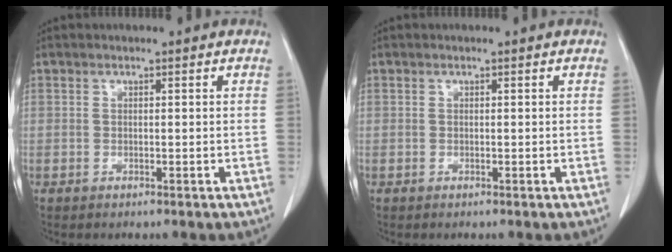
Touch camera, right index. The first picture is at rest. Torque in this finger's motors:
{"motor_torque": [0.00, 0.00, 0.00, 0.00]}